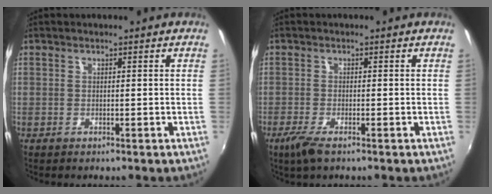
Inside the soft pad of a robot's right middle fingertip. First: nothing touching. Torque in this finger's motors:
{"motor_torque": [0.71, -0.67, 0.27, 0.05]}